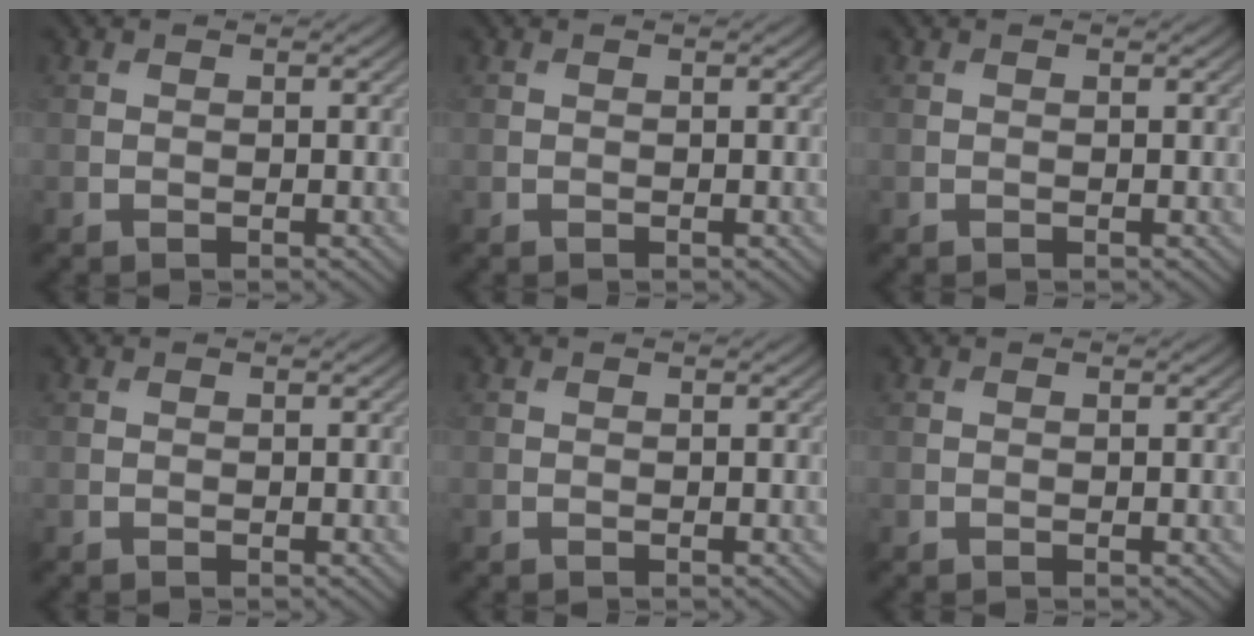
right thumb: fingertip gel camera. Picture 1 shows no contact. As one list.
[{"total": 0.0}, {"total": 0.0}, {"total": 0.0}, {"total": 0.0}, {"total": 0.0}]